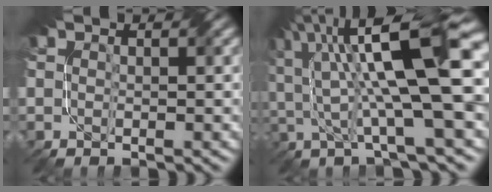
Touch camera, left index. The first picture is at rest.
{"total": 13.2, "force": [3.2, 3.2, 12.4], "torque": [-0.213, 0.019, 0.053]}